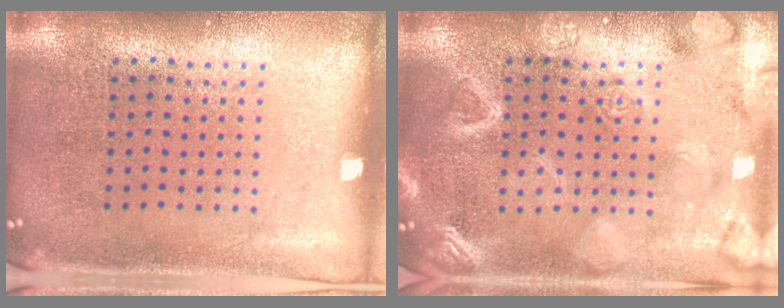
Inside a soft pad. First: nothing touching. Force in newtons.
{"total": 5.0, "press": 4.9, "slide": 0.7}